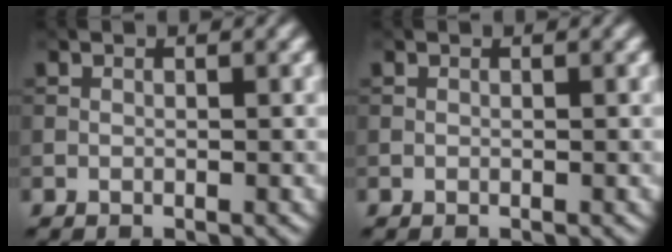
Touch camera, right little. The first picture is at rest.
{"total": 0.0}